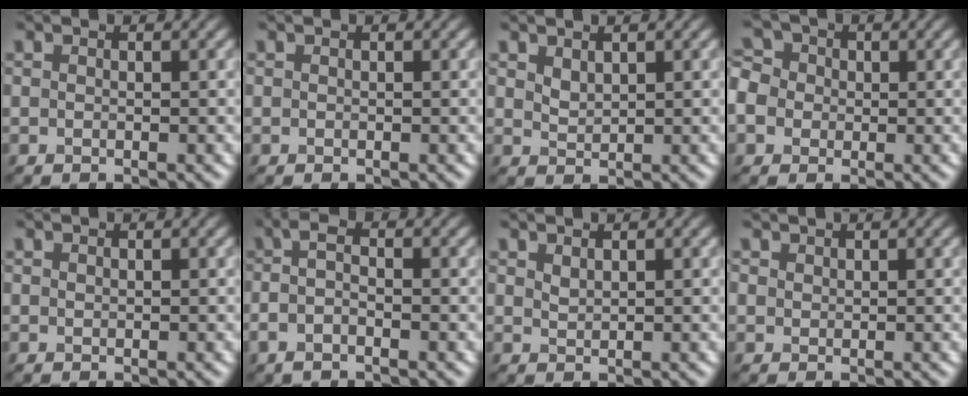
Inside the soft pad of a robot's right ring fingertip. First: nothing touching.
{"total": 0.0}
{"total": 1.3, "force": [1.0, 0.6, 0.7], "torque": [-0.017, 0.000, 0.025]}
{"total": 6.1, "force": [-0.5, 5.5, 2.5], "torque": [-0.062, 0.024, -0.038]}
{"total": 0.0}
{"total": 2.3, "force": [-0.6, 0.8, 2.1], "torque": [-0.042, -0.001, -0.016]}
{"total": 0.9, "force": [0.8, 0.2, 0.4], "torque": [-0.013, 0.001, 0.019]}
{"total": 1.1, "force": [0.8, 0.8, 0.2], "torque": [-0.005, -0.002, 0.017]}